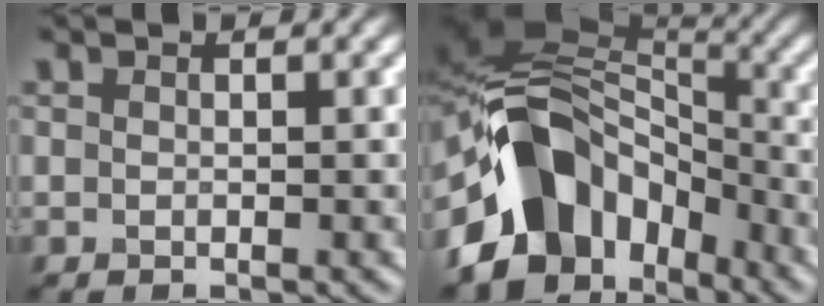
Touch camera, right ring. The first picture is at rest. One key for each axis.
{"total": 11.4, "fx": -5.0, "fy": 8.2, "fz": 6.1, "tx": -0.092, "ty": 0.023, "tz": -0.111}